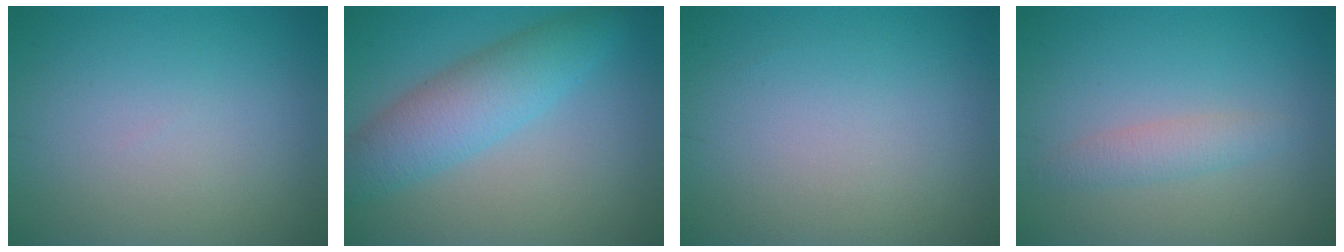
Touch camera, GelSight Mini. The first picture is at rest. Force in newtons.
{"total": 5.5, "press": 5.5, "slide": 0.1}
{"total": 0.0}
{"total": 1.9, "press": 1.9, "slide": 0.0}